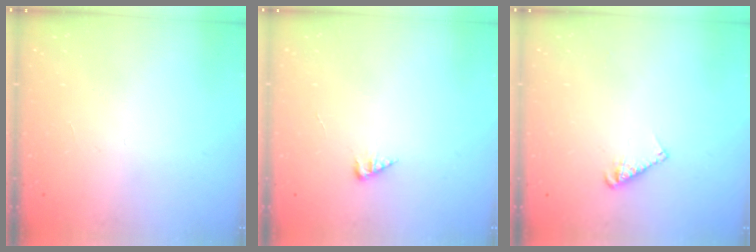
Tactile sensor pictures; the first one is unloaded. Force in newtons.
{"total": 2.7, "press": 2.7, "slide": 0.3}
{"total": 4.9, "press": 4.9, "slide": 0.7}